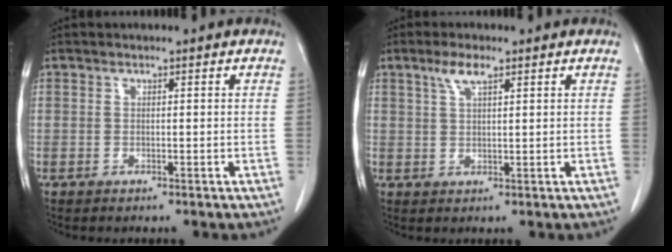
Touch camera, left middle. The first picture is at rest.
{"total": 3.2, "force": [2.0, 0.9, 2.4], "torque": [-0.053, 0.007, 0.041]}